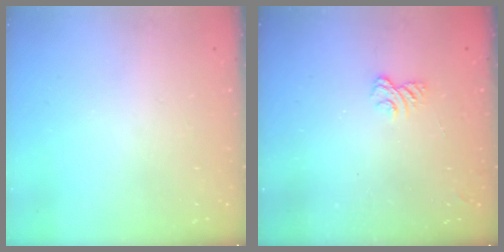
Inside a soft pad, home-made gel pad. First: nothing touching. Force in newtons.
{"total": 2.6, "press": 2.2, "slide": 1.3}